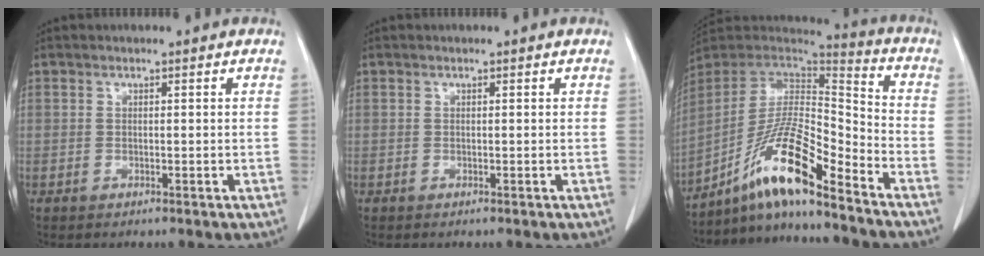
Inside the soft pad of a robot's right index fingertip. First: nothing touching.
{"total": 0.0}
{"total": 15.3, "force": [-10.7, 1.0, 10.9], "torque": [-0.203, 0.008, -0.192]}